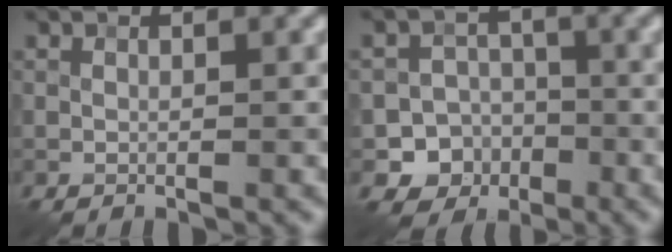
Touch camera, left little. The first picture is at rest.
{"total": 6.4, "force": [-2.9, 5.6, 0.9], "torque": [0.016, -0.011, -0.065]}